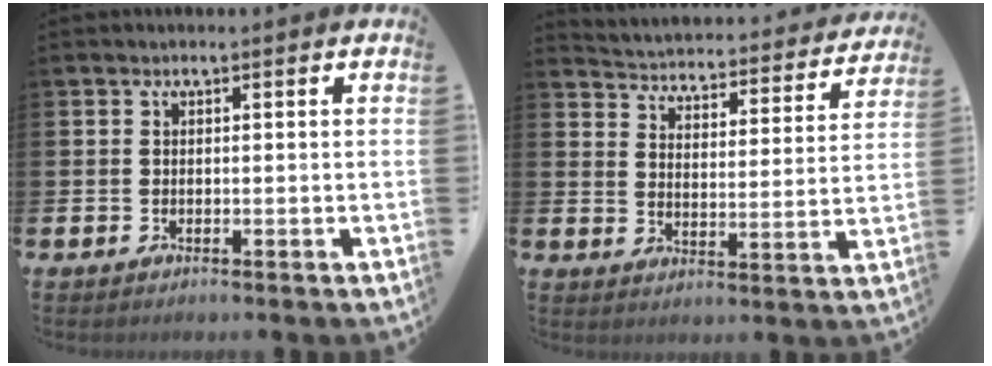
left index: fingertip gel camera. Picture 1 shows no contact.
{"total": 3.7, "force": [3.6, 0.9, 0.4], "torque": [-0.031, -0.037, 0.054]}